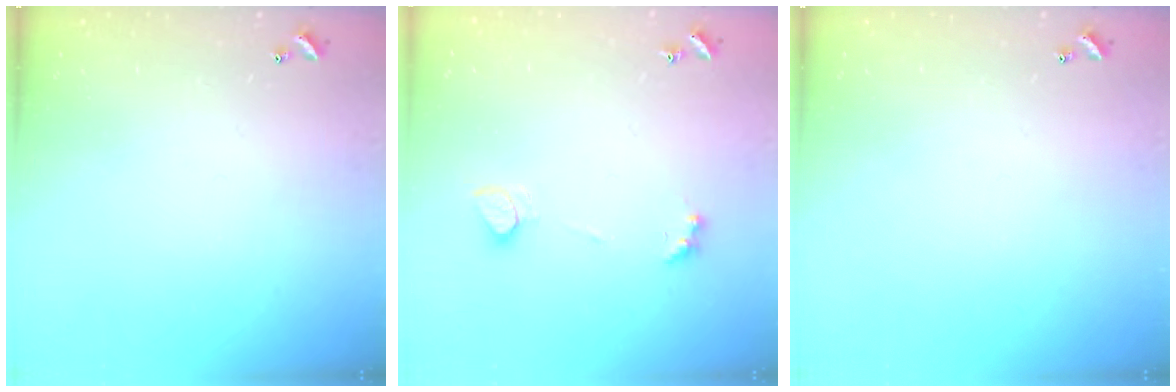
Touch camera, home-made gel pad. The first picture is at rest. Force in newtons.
{"total": 2.4, "press": 2.3, "slide": 0.6}
{"total": 0.0}